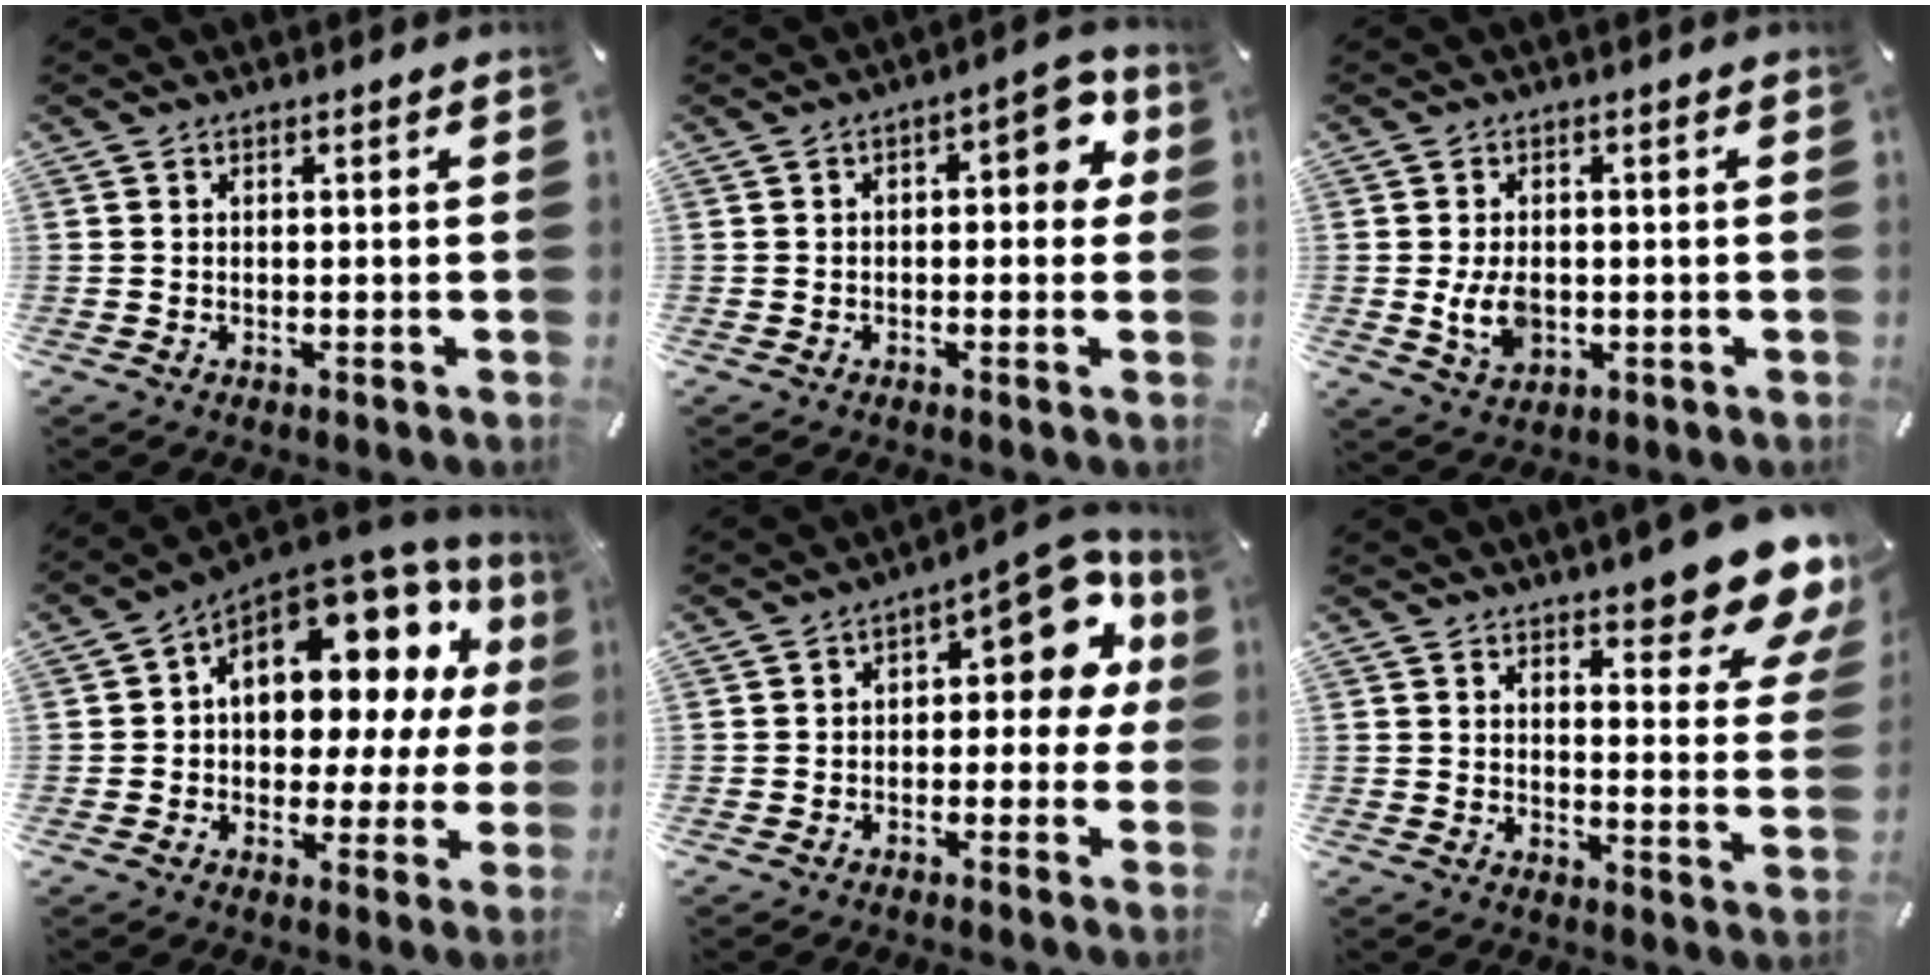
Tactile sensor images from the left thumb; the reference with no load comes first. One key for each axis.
{"total": 6.6, "fx": 1.0, "fy": 3.5, "fz": 5.6, "tx": -0.059, "ty": -0.005, "tz": 0.004}
{"total": 5.9, "fx": -0.6, "fy": 4.1, "fz": 4.2, "tx": -0.094, "ty": -0.005, "tz": -0.014}
{"total": 15.0, "fx": 6.9, "fy": 9.7, "fz": 9.1, "tx": -0.118, "ty": -0.067, "tz": 0.117}
{"total": 12.5, "fx": 4.1, "fy": 6.4, "fz": 9.9, "tx": -0.114, "ty": -0.032, "tz": 0.067}
{"total": 12.3, "fx": 9.7, "fy": 3.4, "fz": 6.8, "tx": -0.079, "ty": -0.084, "tz": 0.163}